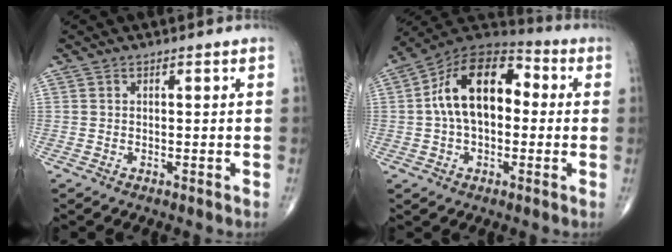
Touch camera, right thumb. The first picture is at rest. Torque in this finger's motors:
{"motor_torque": [-0.29, 1.07, 0.37, -0.18, 0.13]}